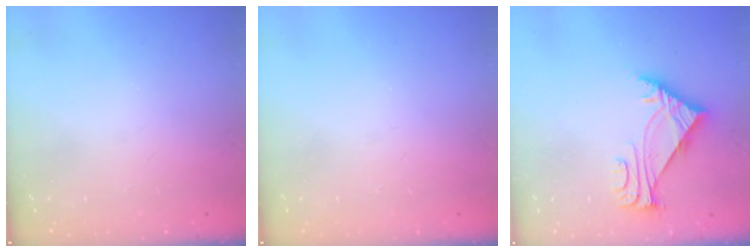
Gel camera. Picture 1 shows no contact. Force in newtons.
{"total": 0.0}
{"total": 6.4, "press": 6.3, "slide": 1.0}